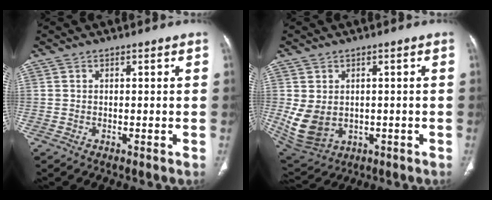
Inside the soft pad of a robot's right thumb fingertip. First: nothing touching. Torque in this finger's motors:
{"motor_torque": [0.53, 1.48, -0.01, 0.07, 0.09]}